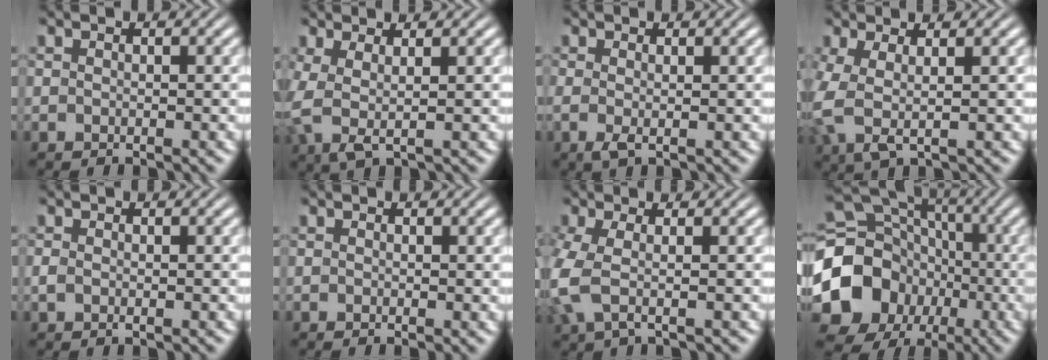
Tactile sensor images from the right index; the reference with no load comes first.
{"total": 4.3, "force": [0.0, 3.0, 3.1], "torque": [-0.097, -0.025, 0.010]}
{"total": 1.4, "force": [-0.3, 0.4, 1.3], "torque": [-0.038, -0.015, -0.001]}
{"total": 4.8, "force": [-0.1, 3.3, 3.5], "torque": [-0.107, -0.025, 0.008]}
{"total": 0.8, "force": [-0.4, 0.5, 0.6], "torque": [-0.016, -0.007, -0.002]}
{"total": 0.0}
{"total": 4.6, "force": [-0.5, 2.9, 3.5], "torque": [-0.114, -0.024, 0.002]}
{"total": 20.8, "force": [-2.7, 18.8, 8.6], "torque": [-0.210, -0.071, -0.042]}